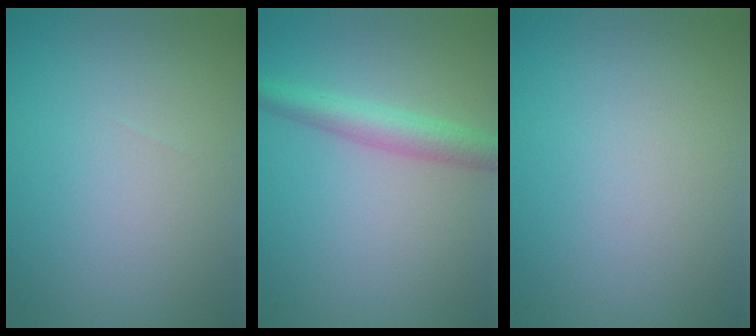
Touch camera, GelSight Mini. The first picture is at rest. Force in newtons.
{"total": 3.3, "press": 3.3, "slide": 0.0}
{"total": 0.0}